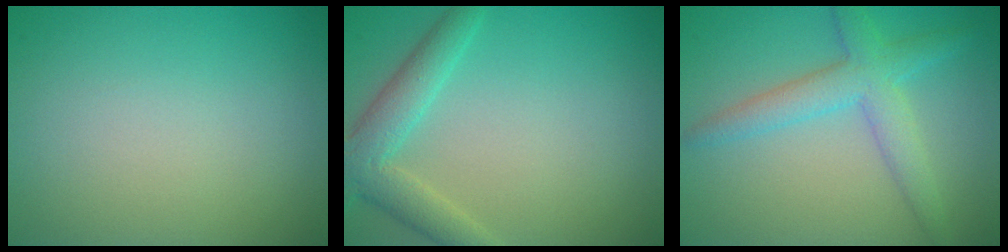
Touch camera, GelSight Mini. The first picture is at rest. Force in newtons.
{"total": 4.0, "press": 4.0, "slide": 0.1}
{"total": 3.8, "press": 3.8, "slide": 0.1}